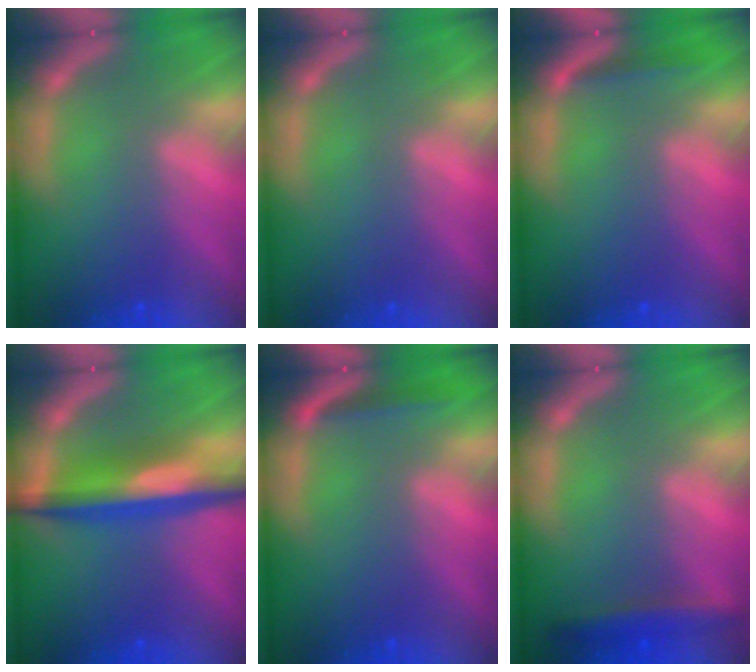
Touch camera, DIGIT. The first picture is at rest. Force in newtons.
{"total": 0.0}
{"total": 1.4}
{"total": 6.5}
{"total": 1.9}
{"total": 2.9}